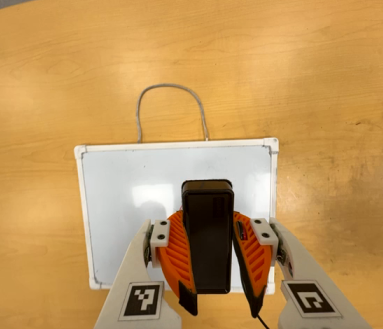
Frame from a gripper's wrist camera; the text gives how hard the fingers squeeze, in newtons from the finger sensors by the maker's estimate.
{"total": 10.8, "left": 9.2, "right": 12.5}